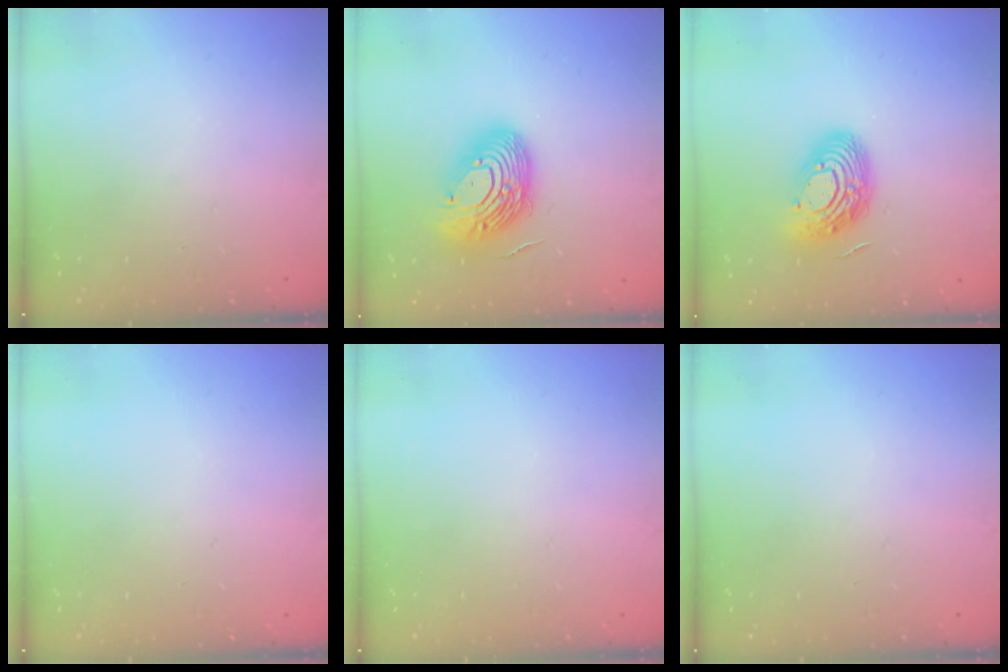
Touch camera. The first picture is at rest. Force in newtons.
{"total": 16.3, "press": 16.2, "slide": 2.1}
{"total": 14.5, "press": 14.5, "slide": 1.0}
{"total": 0.0}
{"total": 0.0}
{"total": 0.0}